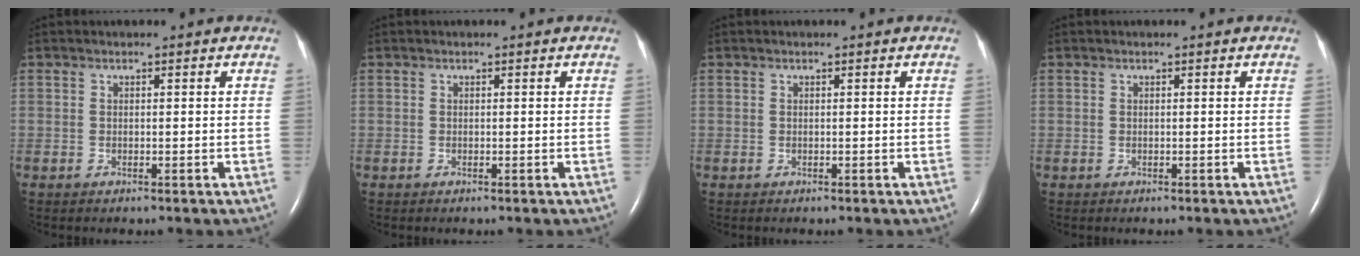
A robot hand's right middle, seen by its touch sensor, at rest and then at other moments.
{"total": 0.0}
{"total": 0.0}
{"total": 0.0}